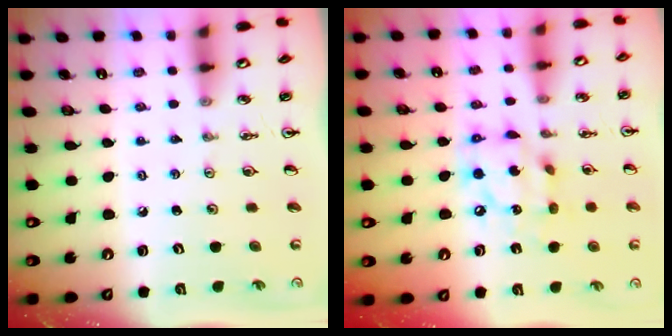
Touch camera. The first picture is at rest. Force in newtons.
{"total": 12.5, "press": 12.5, "slide": 0.9}